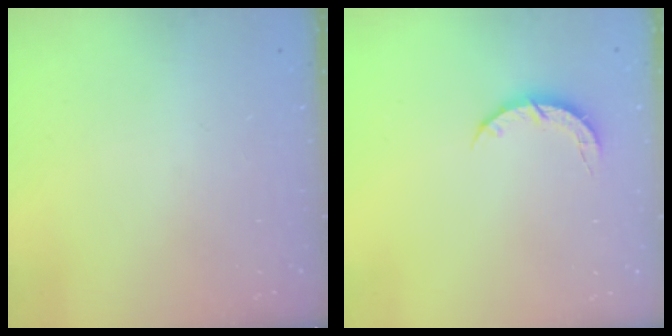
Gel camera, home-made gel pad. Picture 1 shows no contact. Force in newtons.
{"total": 4.4, "press": 4.4, "slide": 0.5}